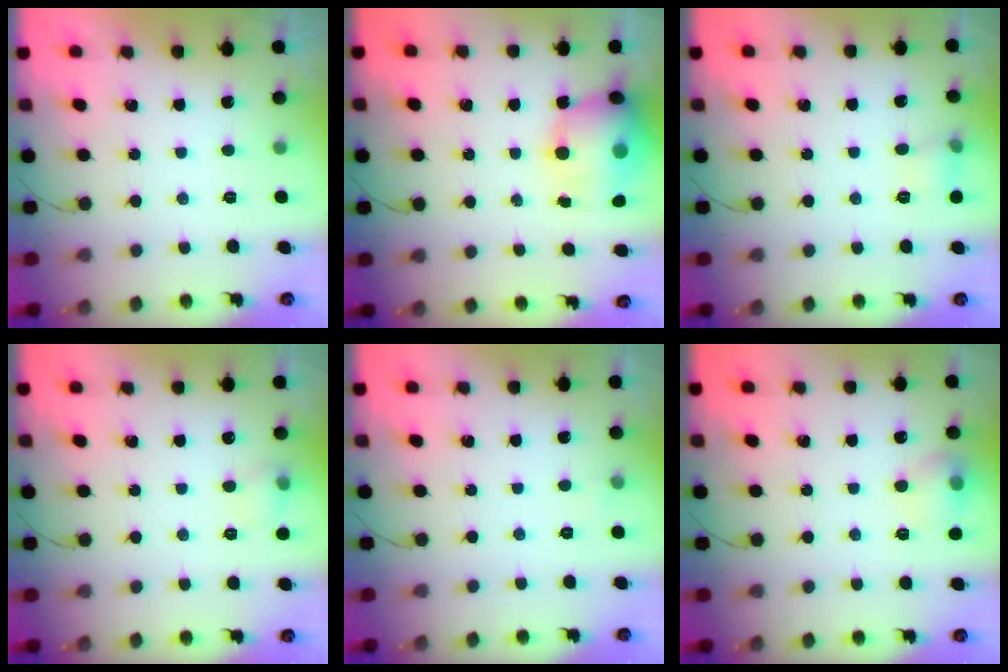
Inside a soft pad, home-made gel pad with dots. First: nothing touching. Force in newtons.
{"total": 14.5, "press": 14.1, "slide": 3.3}
{"total": 5.8, "press": 5.6, "slide": 1.7}
{"total": 6.0, "press": 5.8, "slide": 1.5}
{"total": 2.3, "press": 2.1, "slide": 0.9}
{"total": 9.0, "press": 8.9, "slide": 1.2}